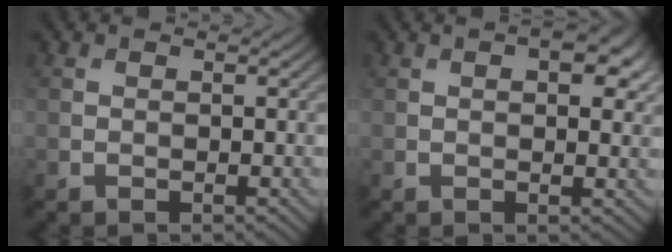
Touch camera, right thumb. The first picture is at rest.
{"total": 4.6, "force": [1.6, 2.1, 3.8], "torque": [-0.058, 0.001, 0.023]}